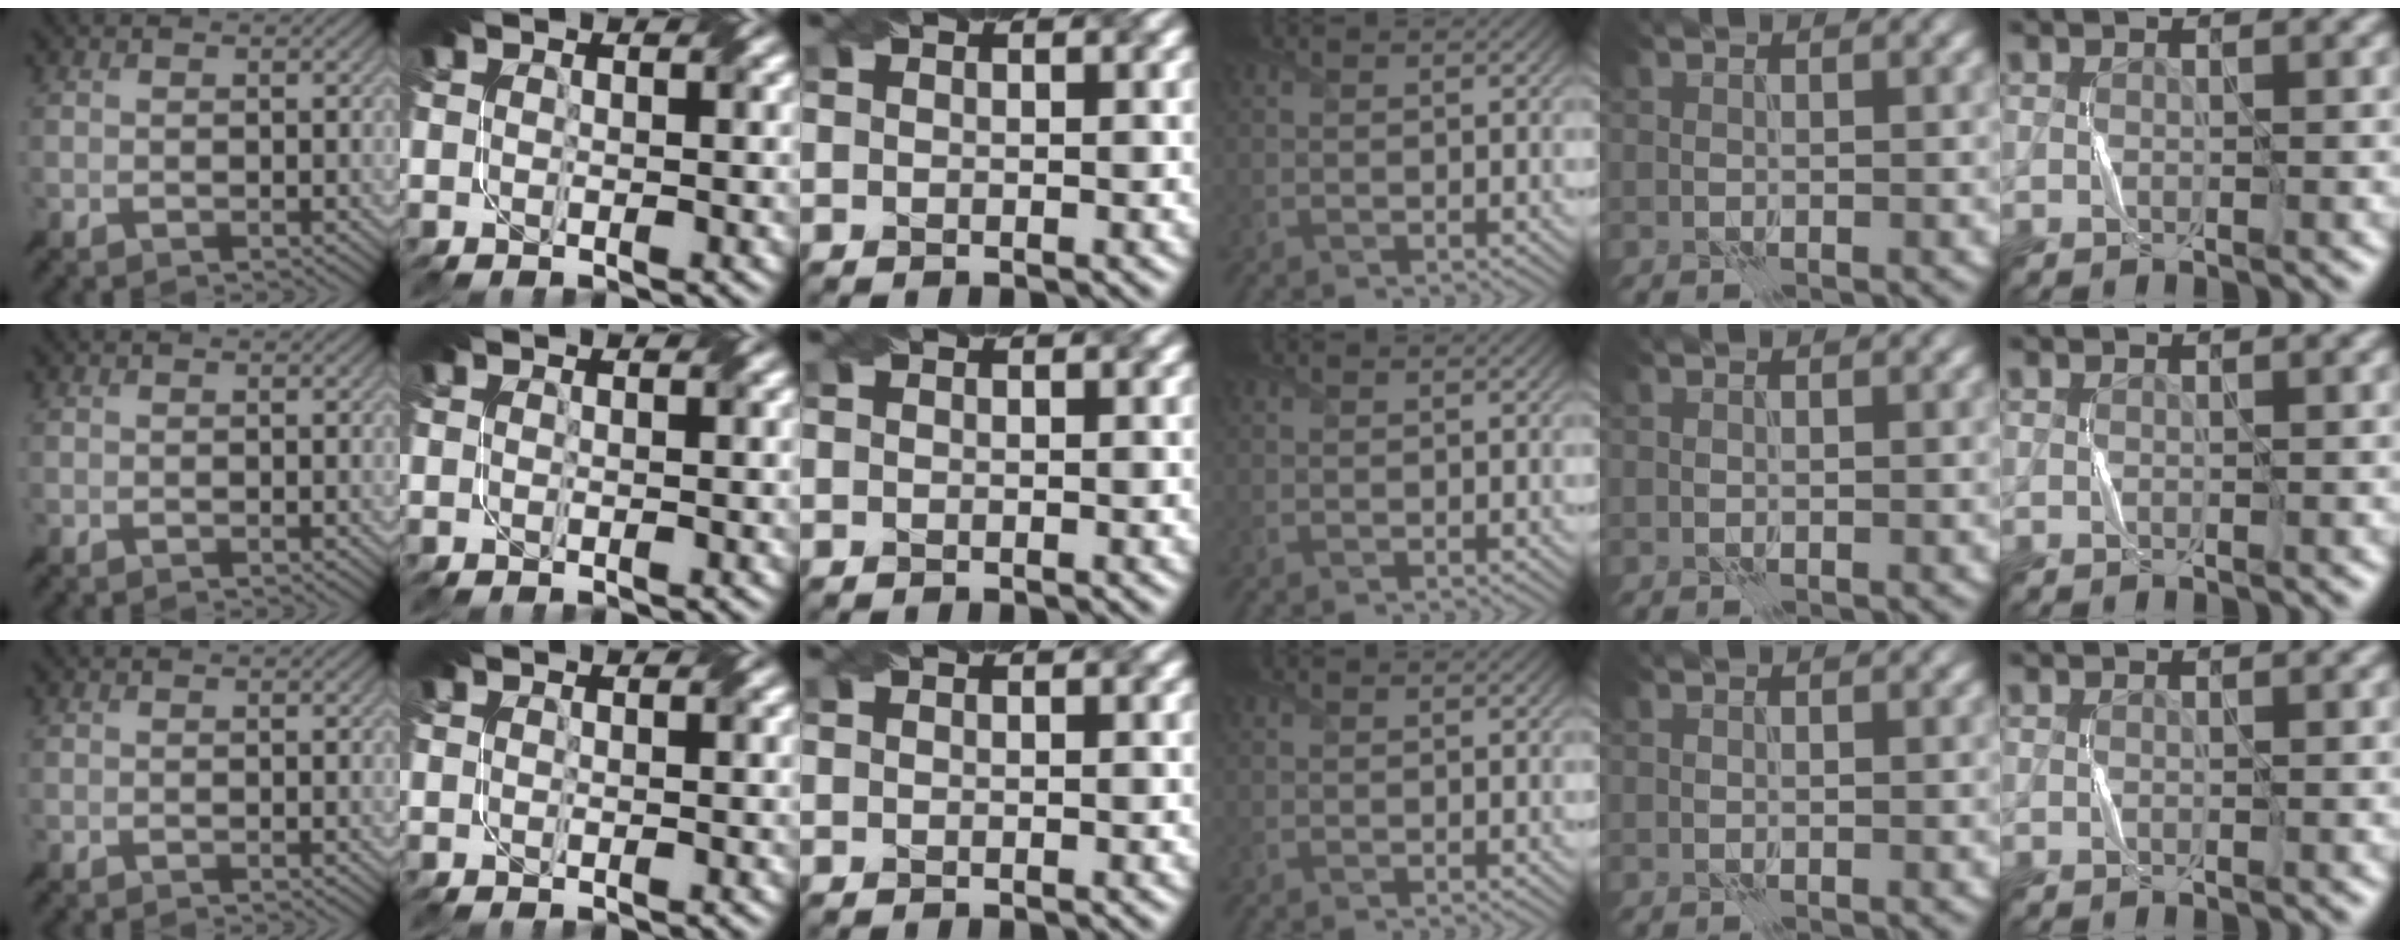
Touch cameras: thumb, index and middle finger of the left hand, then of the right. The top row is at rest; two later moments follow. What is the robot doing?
{"motion": "fold", "object": "coffee filter"}